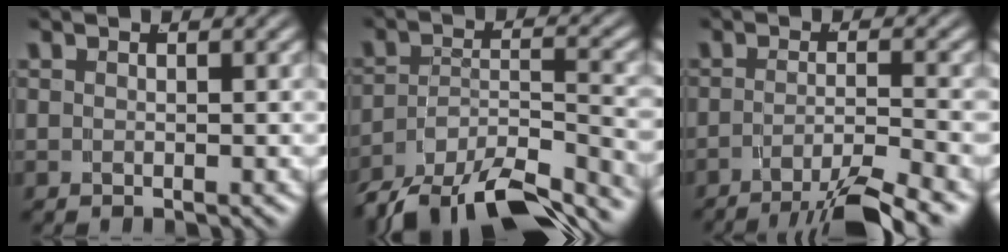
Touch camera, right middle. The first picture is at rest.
{"total": 11.5, "force": [-8.6, 5.2, 5.6], "torque": [-0.078, -0.025, -0.131]}
{"total": 7.1, "force": [-5.5, 1.5, 4.2], "torque": [-0.050, -0.017, -0.079]}